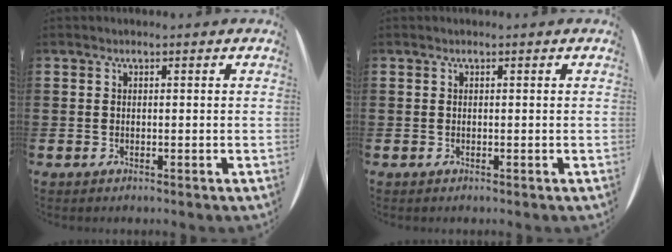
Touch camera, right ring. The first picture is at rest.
{"total": 0.0}